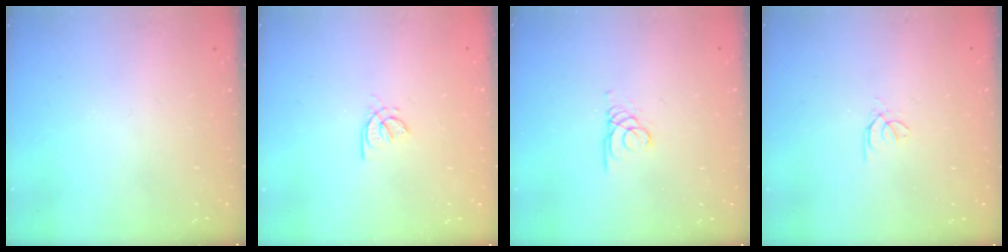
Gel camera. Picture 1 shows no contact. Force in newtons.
{"total": 1.4, "press": 1.3, "slide": 0.4}
{"total": 1.7, "press": 1.7, "slide": 0.1}
{"total": 0.5, "press": 0.4, "slide": 0.3}